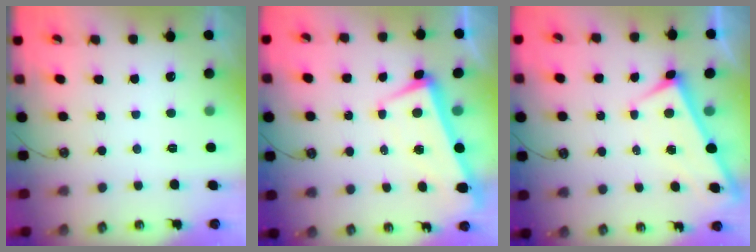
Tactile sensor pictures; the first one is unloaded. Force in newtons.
{"total": 2.3, "press": 1.4, "slide": 1.8}
{"total": 1.4, "press": 1.3, "slide": 0.3}